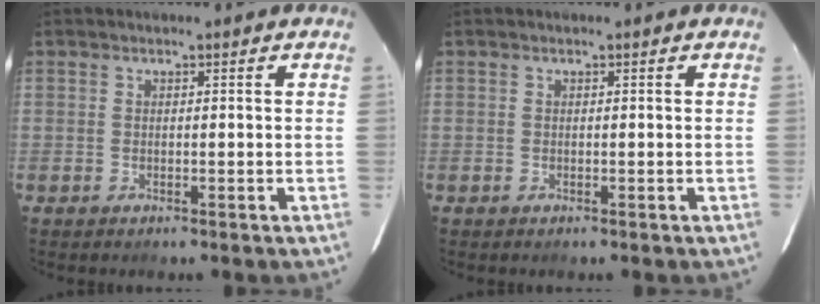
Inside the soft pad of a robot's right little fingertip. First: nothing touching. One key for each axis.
{"total": 0.0}